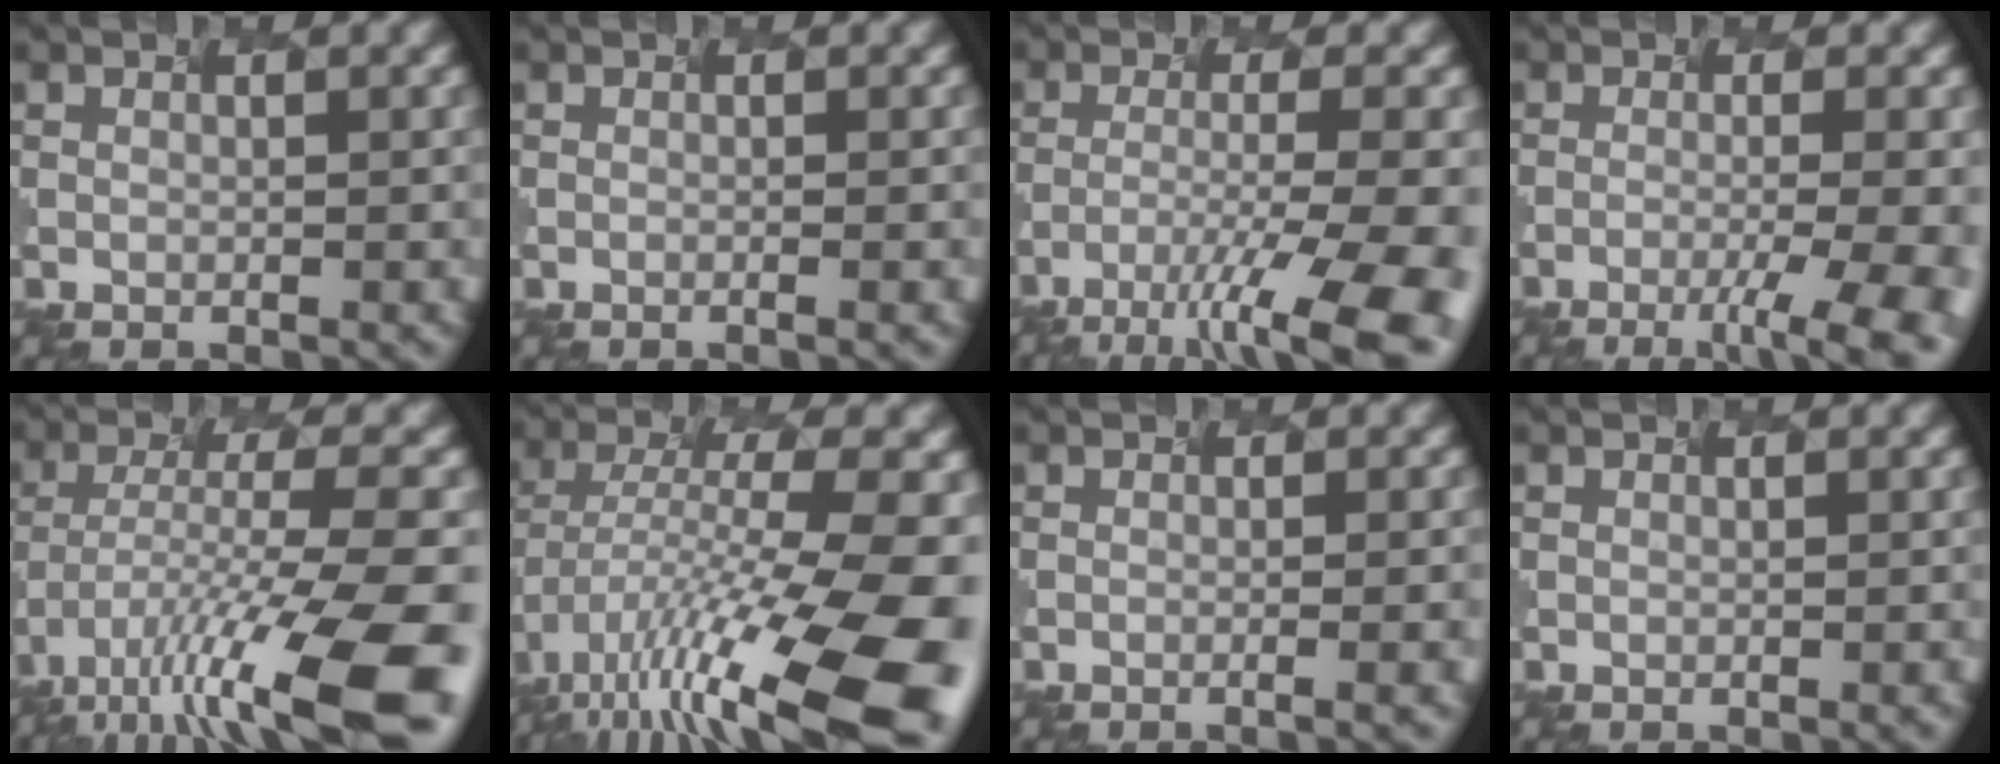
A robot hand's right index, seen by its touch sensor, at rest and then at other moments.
{"total": 1.0, "force": [-0.4, 0.2, 0.9], "torque": [-0.006, 0.004, -0.003]}
{"total": 10.4, "force": [-7.2, 1.3, 7.4], "torque": [-0.145, -0.008, -0.085]}
{"total": 7.0, "force": [-3.5, 1.5, 5.9], "torque": [-0.088, -0.009, -0.023]}
{"total": 13.1, "force": [-9.0, 1.8, 9.5], "torque": [-0.205, -0.006, -0.121]}
{"total": 13.8, "force": [-6.8, 3.6, 11.5], "torque": [-0.233, -0.010, -0.090]}
{"total": 2.8, "force": [-0.7, 0.9, 2.5], "torque": [-0.018, 0.009, -0.003]}
{"total": 0.8, "force": [-0.1, 0.3, 0.7], "torque": [0.002, 0.008, 0.002]}